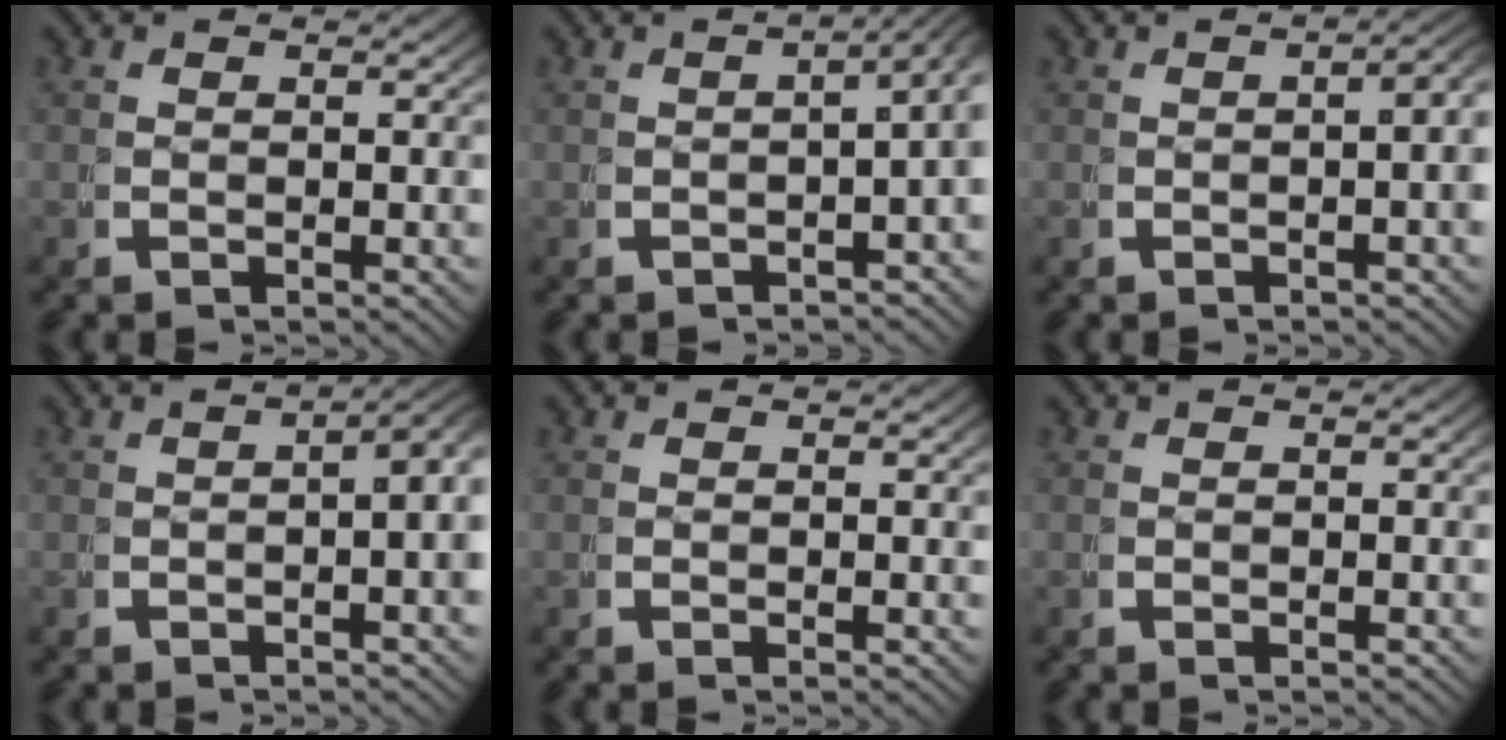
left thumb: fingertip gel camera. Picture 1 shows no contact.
{"total": 5.5, "force": [-0.2, 3.1, 4.6], "torque": [-0.047, 0.023, -0.015]}
{"total": 4.1, "force": [-0.3, 1.3, 3.9], "torque": [-0.043, 0.010, -0.006]}
{"total": 5.1, "force": [0.3, 2.0, 4.7], "torque": [-0.053, 0.014, -0.003]}
{"total": 0.0}
{"total": 0.0}